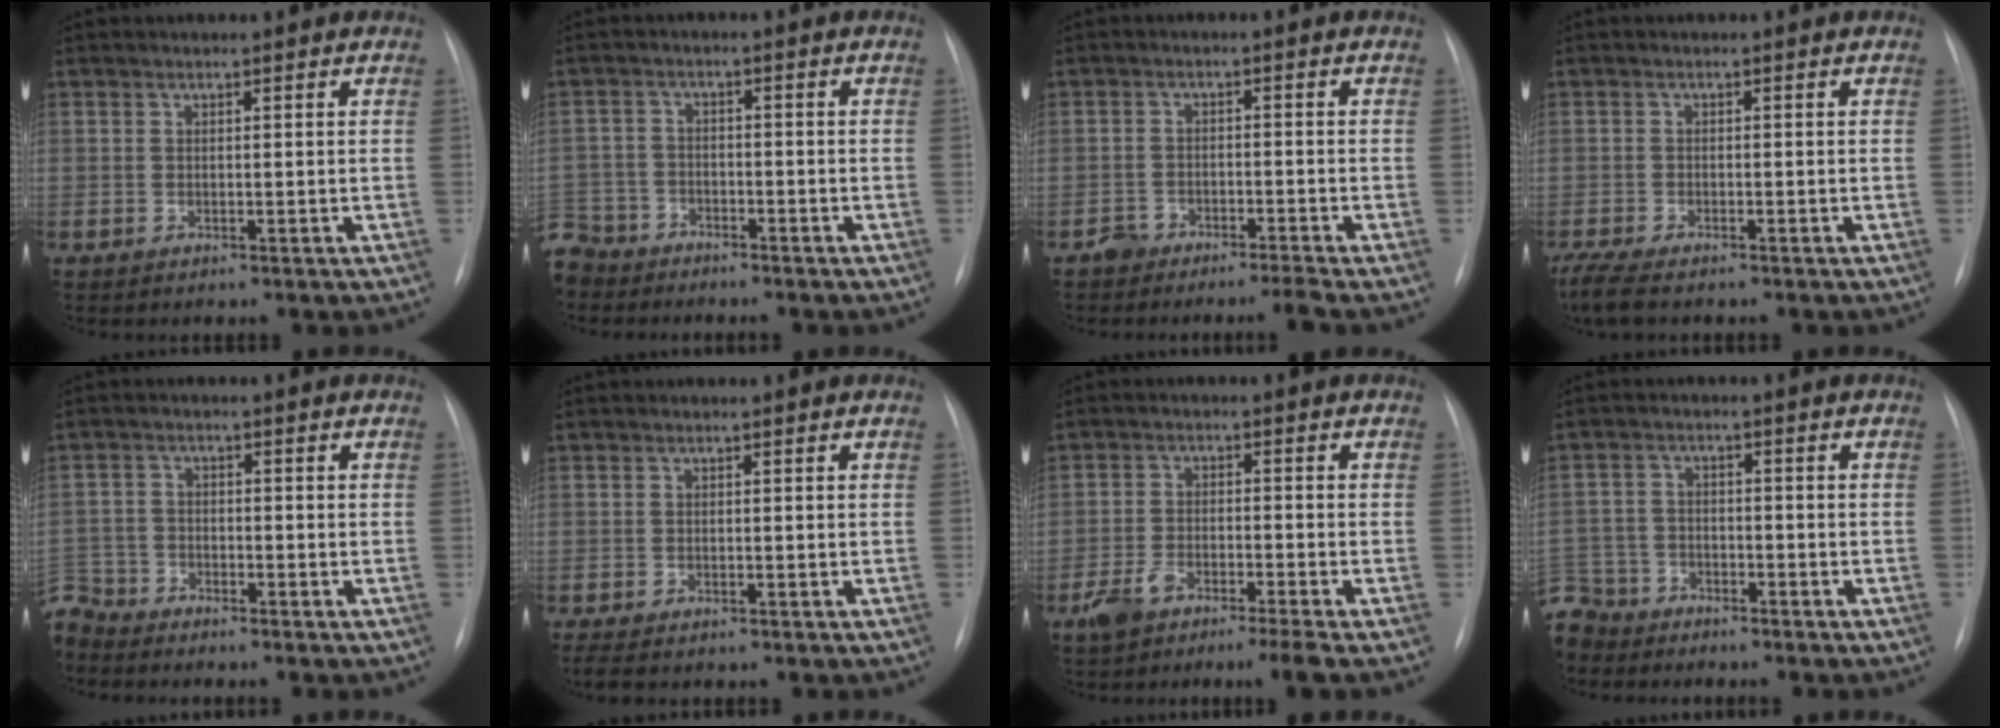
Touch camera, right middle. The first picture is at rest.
{"total": 8.7, "force": [-7.1, 4.9, 1.0], "torque": [-0.040, -0.002, -0.133]}
{"total": 3.0, "force": [-2.9, 0.0, 0.9], "torque": [-0.012, -0.010, -0.053]}
{"total": 6.0, "force": [-4.8, 1.6, 3.3], "torque": [-0.066, -0.015, -0.078]}
{"total": 6.0, "force": [-5.7, 1.7, -0.2], "torque": [0.005, -0.004, -0.115]}
{"total": 3.4, "force": [-2.7, 1.2, 1.8], "torque": [-0.029, -0.010, -0.032]}
{"total": 6.1, "force": [-4.4, 0.5, 4.2], "torque": [-0.085, -0.008, -0.082]}
{"total": 9.7, "force": [-8.0, 5.3, 1.2], "torque": [-0.049, 0.003, -0.149]}